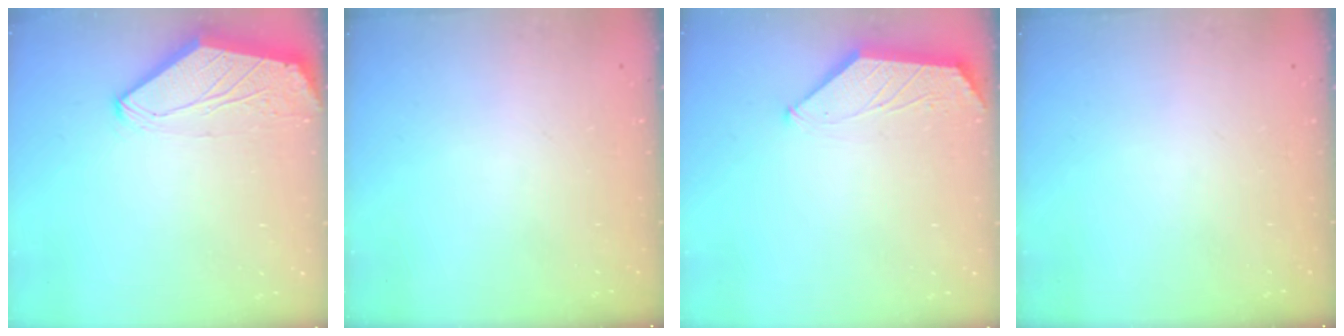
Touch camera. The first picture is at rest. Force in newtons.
{"total": 0.0}
{"total": 1.6, "press": 1.5, "slide": 0.3}
{"total": 0.0}